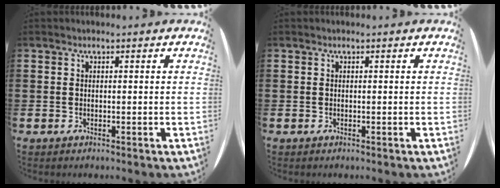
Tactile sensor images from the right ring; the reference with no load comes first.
{"total": 0.0}